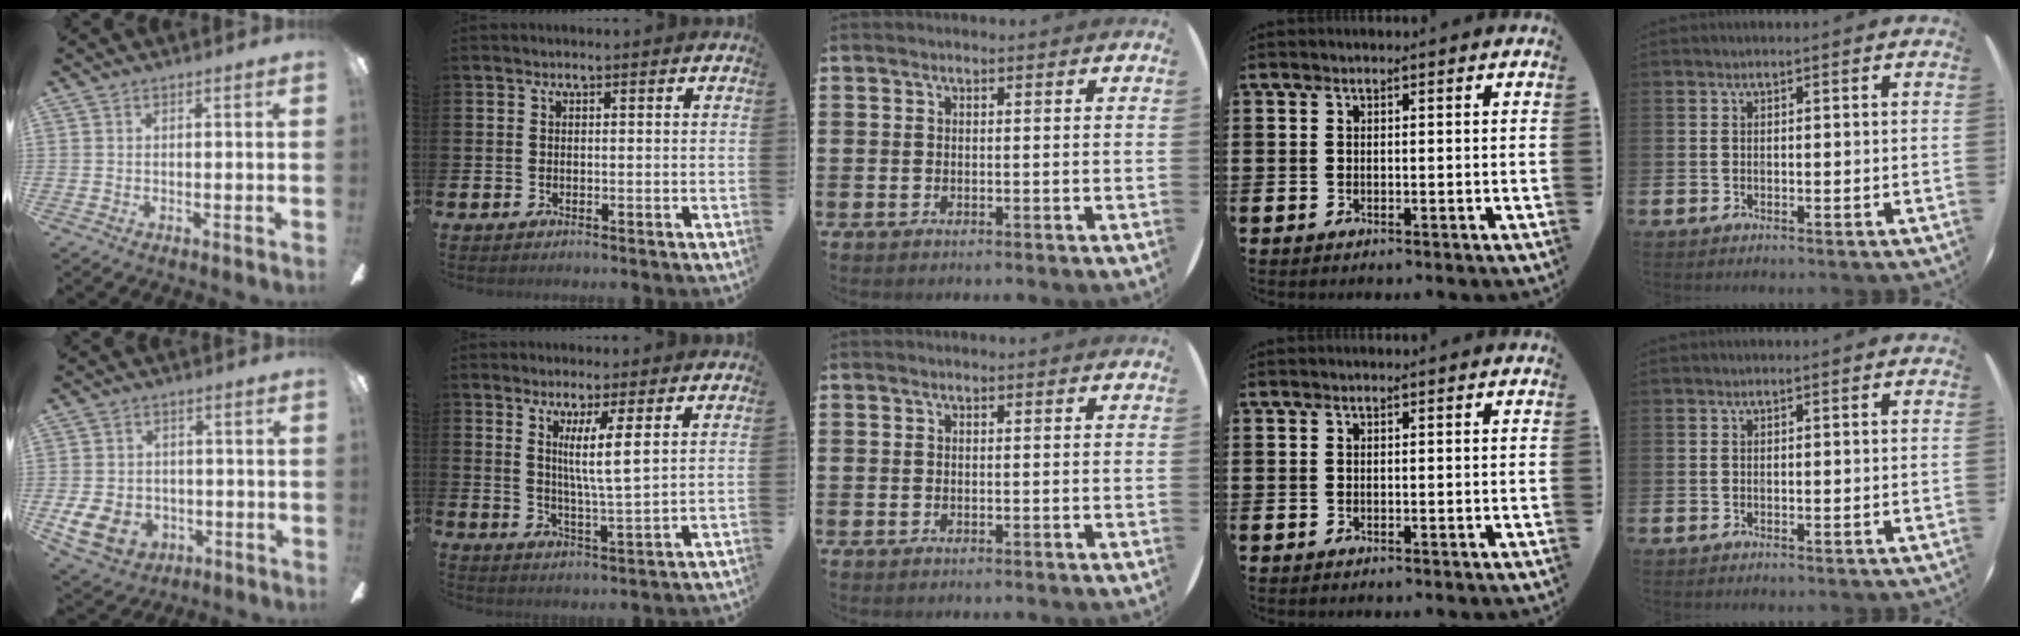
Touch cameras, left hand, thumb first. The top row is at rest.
{"thumb": {"total": 9.5, "force": [-2.9, 7.5, 5.1], "torque": [-0.122, 0.013, -0.053]}, "index": {"total": 5.0, "force": [3.4, -0.5, 3.7], "torque": [-0.063, -0.028, 0.051]}}